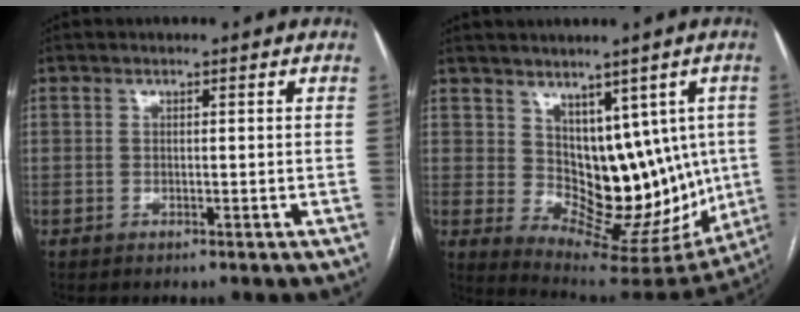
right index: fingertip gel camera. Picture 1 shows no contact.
{"total": 13.5, "force": [2.5, 9.1, 9.6], "torque": [-0.099, 0.013, 0.070]}